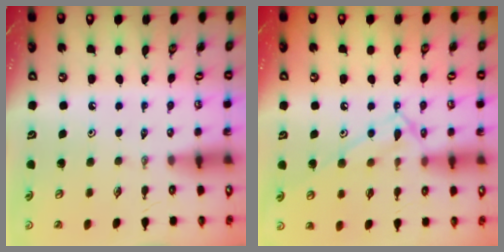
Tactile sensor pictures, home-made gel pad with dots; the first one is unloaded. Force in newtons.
{"total": 12.7, "press": 12.7, "slide": 0.9}